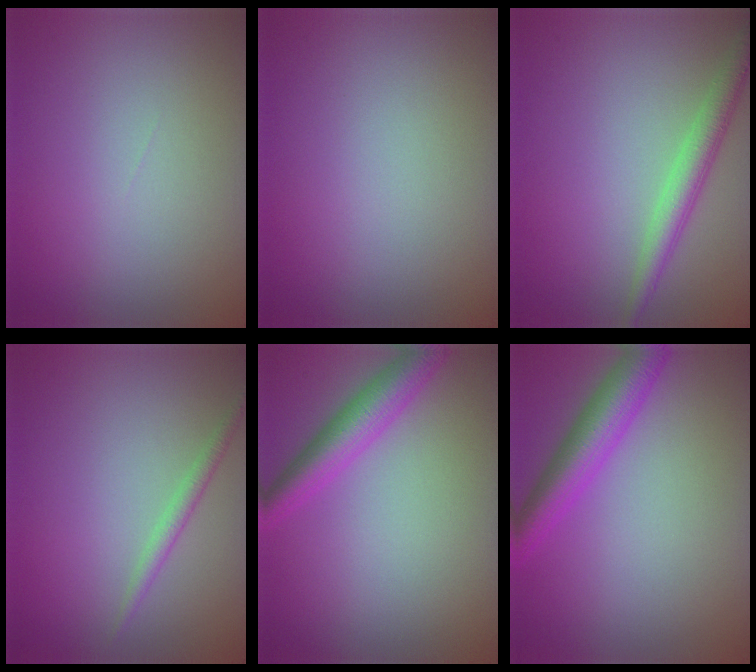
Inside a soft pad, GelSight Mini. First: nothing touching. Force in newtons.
{"total": 0.0}
{"total": 2.9, "press": 2.9, "slide": 0.1}
{"total": 1.4, "press": 1.4, "slide": 0.0}
{"total": 4.1, "press": 4.1, "slide": 0.2}
{"total": 4.6, "press": 4.6, "slide": 0.1}